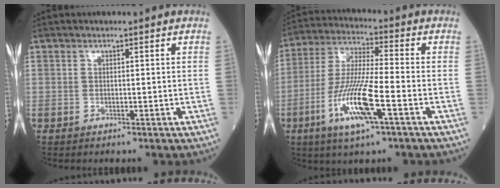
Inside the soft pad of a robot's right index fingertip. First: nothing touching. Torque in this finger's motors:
{"motor_torque": [0.45, -0.26, 0.32, 0.21]}